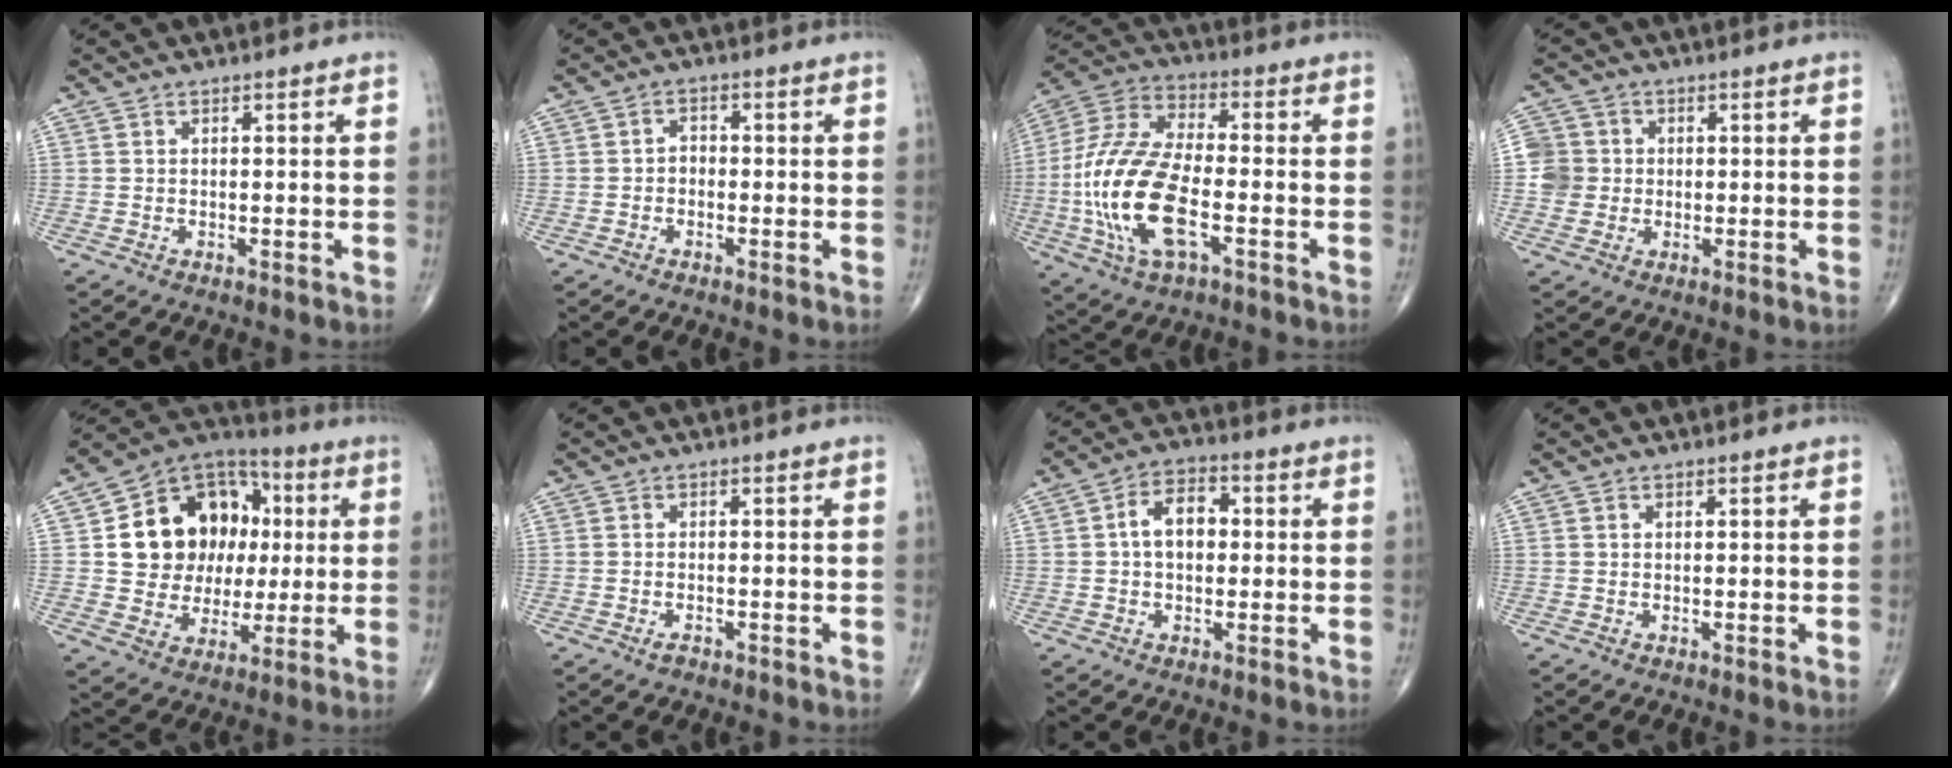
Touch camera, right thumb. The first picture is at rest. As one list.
[{"total": 1.9, "force": [-0.6, 1.5, 1.0], "torque": [-0.004, 0.010, -0.018]}, {"total": 19.5, "force": [-4.6, 8.7, 16.9], "torque": [-0.367, 0.019, -0.084]}, {"total": 5.5, "force": [-0.2, 5.4, 1.0], "torque": [0.005, 0.007, -0.010]}, {"total": 19.2, "force": [3.0, 15.2, 11.2], "torque": [-0.133, 0.020, 0.057]}, {"total": 1.4, "force": [-0.9, 0.6, 0.9], "torque": [-0.019, 0.003, -0.016]}, {"total": 7.2, "force": [0.4, 4.7, 5.4], "torque": [-0.078, 0.021, -0.001]}, {"total": 0.0}]